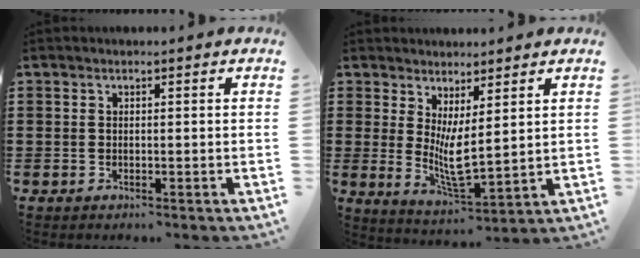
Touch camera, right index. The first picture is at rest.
{"total": 5.2, "force": [1.6, 1.3, 4.8], "torque": [-0.093, -0.018, 0.029]}